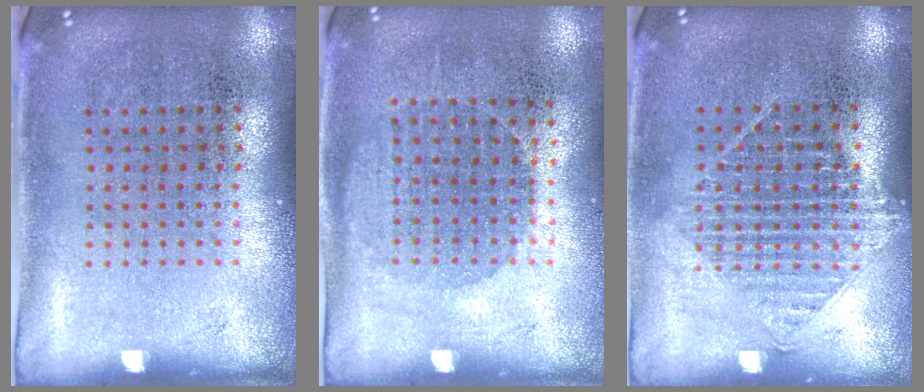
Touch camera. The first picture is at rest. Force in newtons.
{"total": 1.0, "press": 0.9, "slide": 0.4}
{"total": 1.0, "press": 1.0, "slide": 0.4}